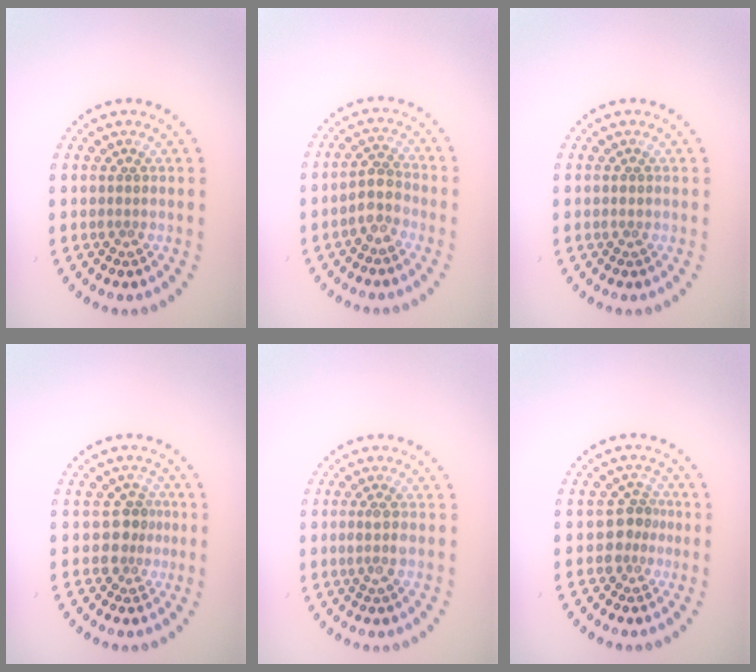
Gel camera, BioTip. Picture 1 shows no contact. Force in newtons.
{"total": 2.3, "press": 2.0, "slide": 1.2}
{"total": 0.5, "press": 0.5, "slide": 0.1}
{"total": 2.2, "press": 1.8, "slide": 1.4}
{"total": 1.3, "press": 1.1, "slide": 0.7}
{"total": 2.2, "press": 1.7, "slide": 1.4}